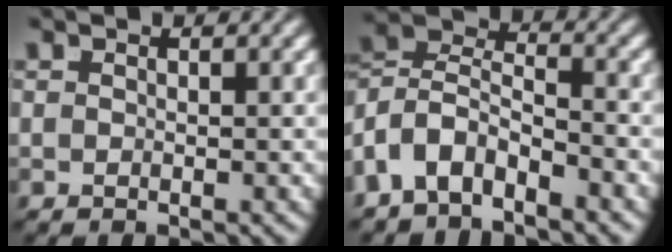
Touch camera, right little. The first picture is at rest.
{"total": 8.9, "force": [-1.8, 8.1, 3.4], "torque": [-0.108, -0.031, -0.042]}